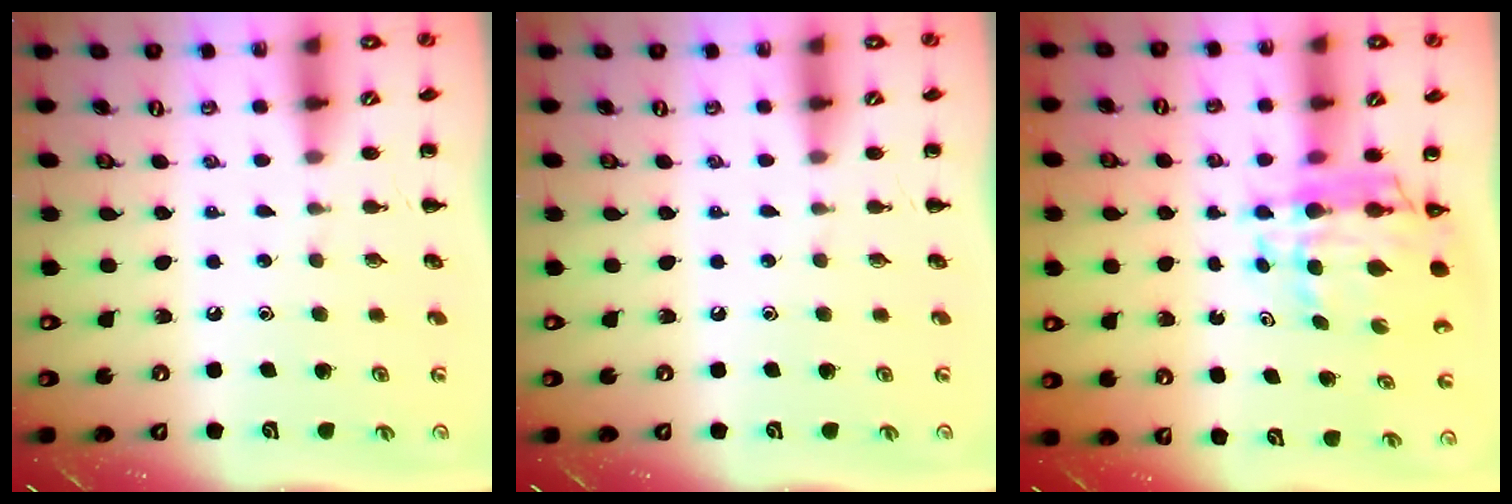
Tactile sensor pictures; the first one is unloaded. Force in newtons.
{"total": 0.0}
{"total": 10.1, "press": 9.5, "slide": 3.5}